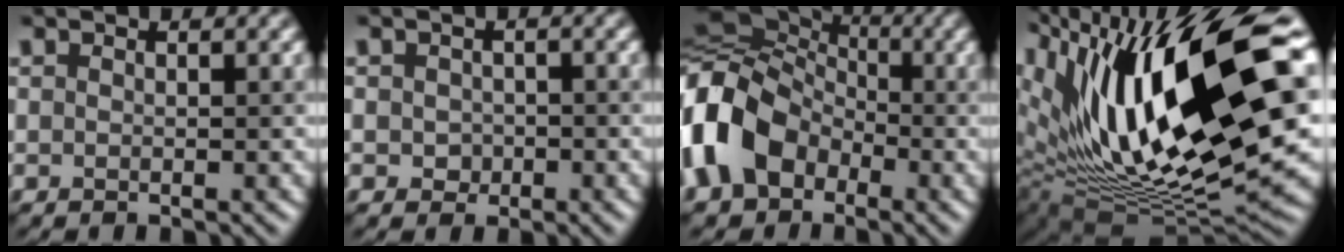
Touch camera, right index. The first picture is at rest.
{"total": 1.5, "force": [-0.3, 1.3, 0.7], "torque": [-0.011, -0.003, -0.007]}
{"total": 9.6, "force": [-2.8, 7.1, 5.8], "torque": [-0.121, 0.007, -0.074]}
{"total": 18.3, "force": [6.7, 6.5, 15.8], "torque": [-0.275, 0.016, 0.116]}